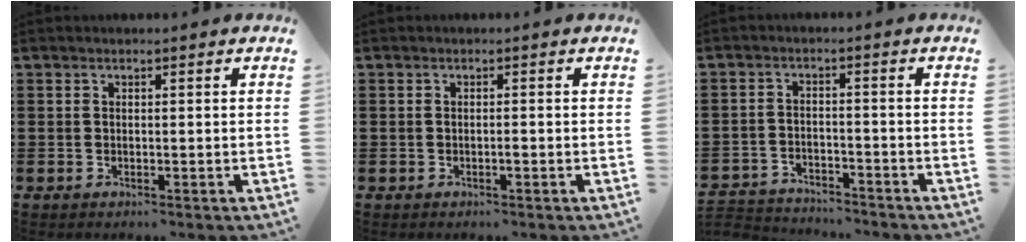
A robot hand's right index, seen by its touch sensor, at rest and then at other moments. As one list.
[{"total": 0.7, "force": [-0.4, 0.0, 0.7], "torque": [-0.013, -0.004, -0.006]}, {"total": 3.3, "force": [-3.2, 0.4, -0.2], "torque": [-0.005, 0.002, -0.071]}]